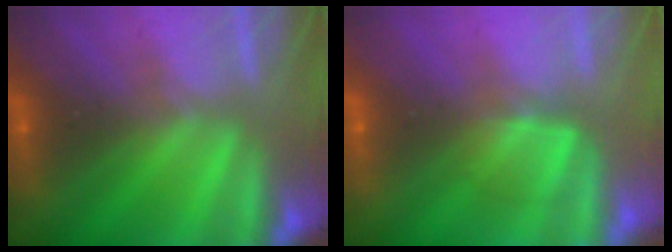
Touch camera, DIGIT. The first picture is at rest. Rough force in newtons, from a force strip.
{"total": 4.8}